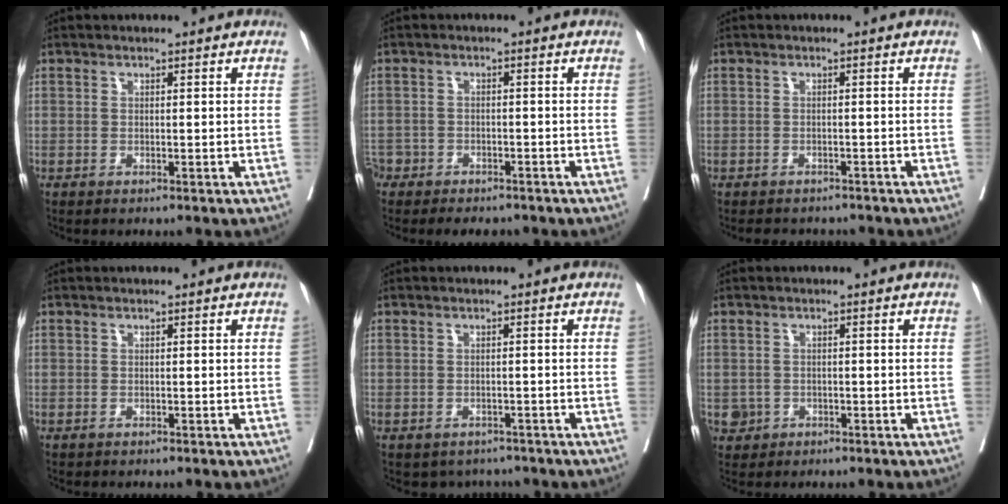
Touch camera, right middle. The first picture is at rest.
{"total": 8.4, "force": [-6.4, 4.9, 2.4], "torque": [-0.056, -0.002, -0.090]}
{"total": 4.9, "force": [-4.5, 1.9, 0.7], "torque": [-0.003, 0.000, -0.054]}
{"total": 0.0}
{"total": 3.5, "force": [-2.9, 1.9, 0.4], "torque": [0.005, 0.010, -0.035]}
{"total": 2.4, "force": [-0.7, 2.3, 0.2], "torque": [0.003, 0.007, -0.008]}